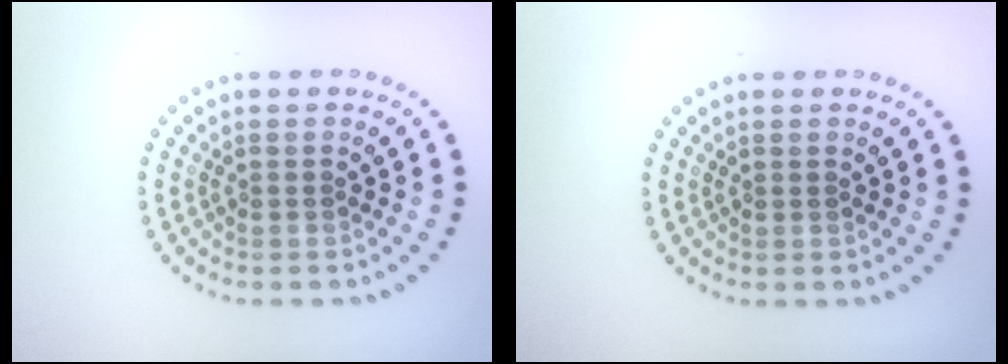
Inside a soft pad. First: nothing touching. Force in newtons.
{"total": 0.0}